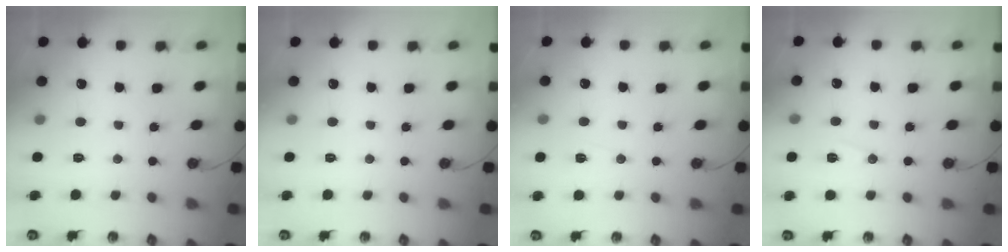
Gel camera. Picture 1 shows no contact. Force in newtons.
{"total": 0.0}
{"total": 3.7, "press": 3.5, "slide": 1.2}
{"total": 6.9, "press": 5.8, "slide": 3.7}